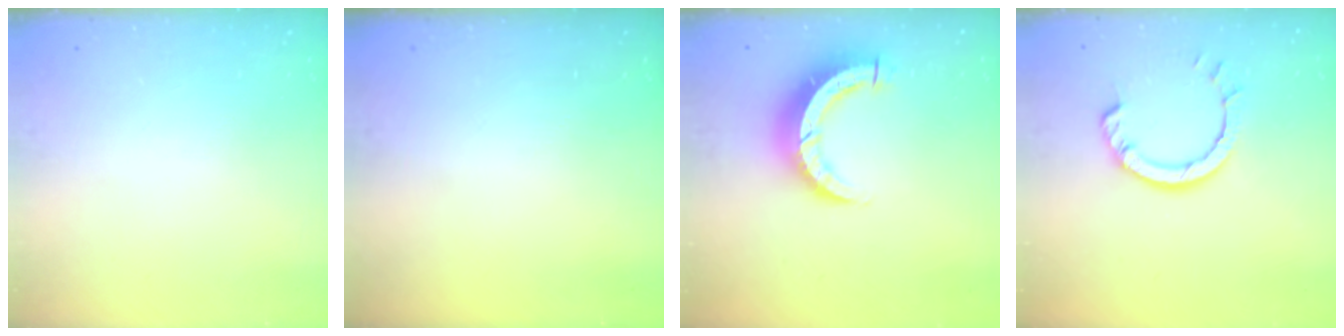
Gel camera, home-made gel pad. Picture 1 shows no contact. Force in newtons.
{"total": 0.0}
{"total": 8.3, "press": 8.2, "slide": 1.1}
{"total": 6.3, "press": 6.3, "slide": 0.6}